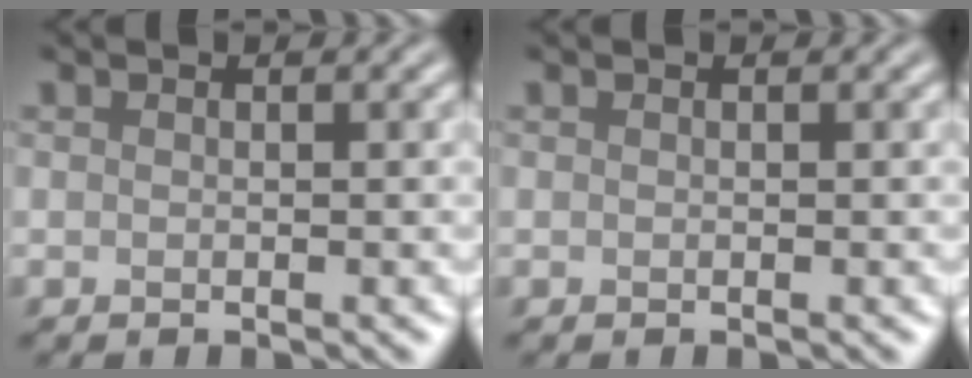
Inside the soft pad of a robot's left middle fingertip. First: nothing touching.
{"total": 0.0}